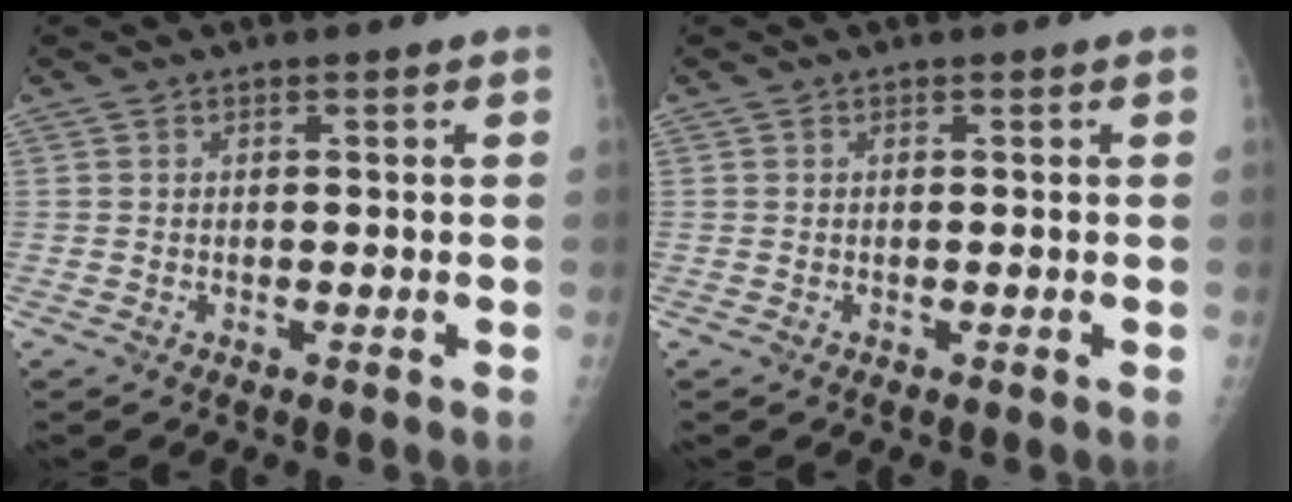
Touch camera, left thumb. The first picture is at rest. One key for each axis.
{"total": 0.0}